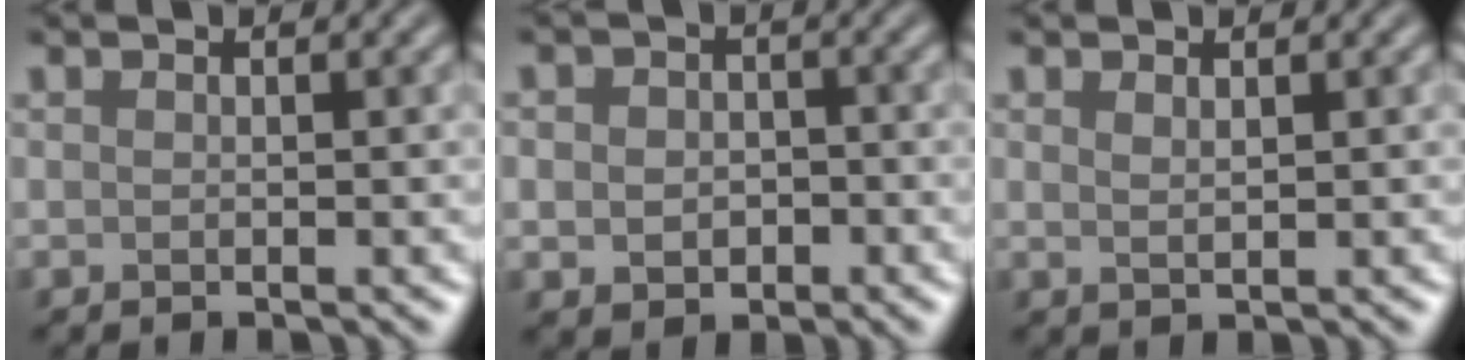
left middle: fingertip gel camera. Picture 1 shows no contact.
{"total": 3.2, "force": [-0.5, 2.6, 1.8], "torque": [-0.014, -0.007, -0.011]}
{"total": 0.9, "force": [0.6, 0.3, 0.6], "torque": [-0.012, -0.002, 0.013]}